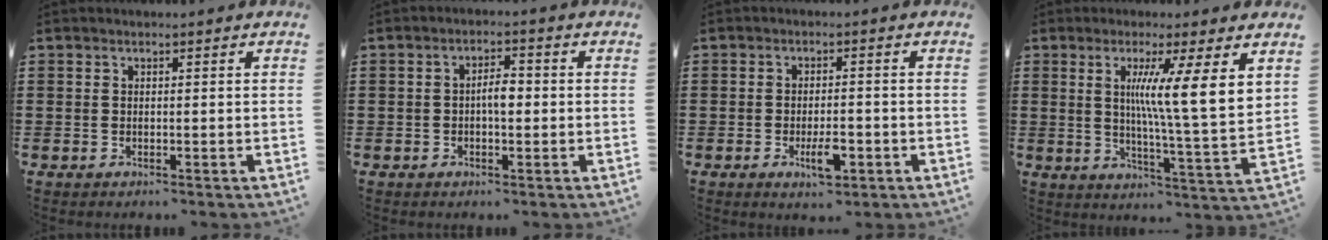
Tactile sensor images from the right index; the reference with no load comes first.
{"total": 3.2, "force": [-0.3, 1.2, 2.9], "torque": [-0.054, 0.005, -0.007]}
{"total": 4.6, "force": [-1.7, 1.7, 3.9], "torque": [-0.070, 0.003, -0.031]}
{"total": 9.4, "force": [4.0, -0.4, 8.5], "torque": [-0.147, -0.027, 0.058]}